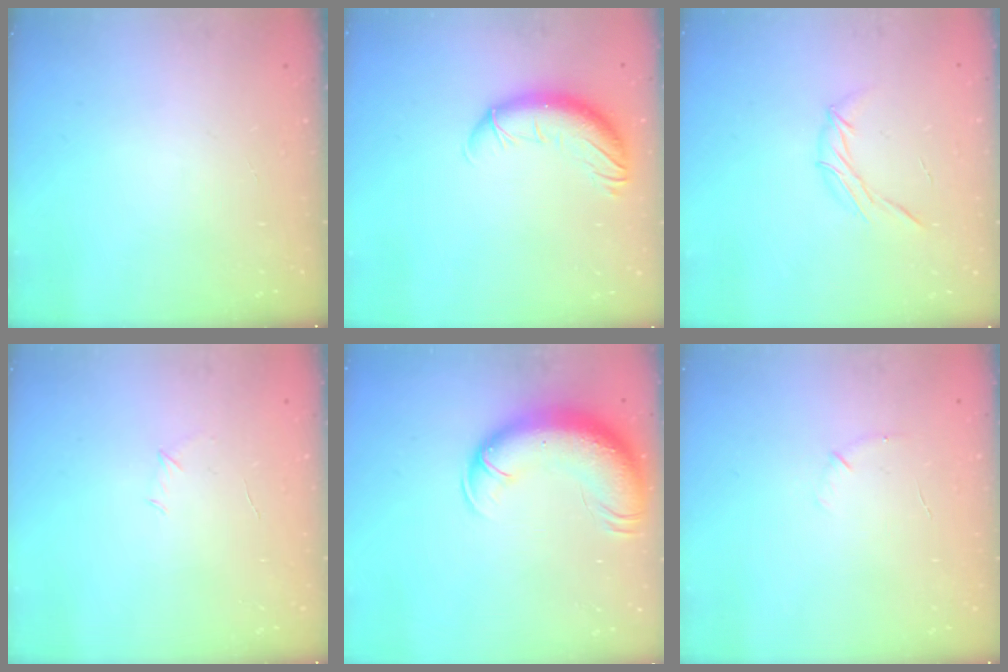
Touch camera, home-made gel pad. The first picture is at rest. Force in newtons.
{"total": 11.0, "press": 10.8, "slide": 1.9}
{"total": 6.4, "press": 6.2, "slide": 1.4}
{"total": 3.8, "press": 3.6, "slide": 1.0}
{"total": 16.2, "press": 15.8, "slide": 3.6}
{"total": 3.3, "press": 3.2, "slide": 0.9}